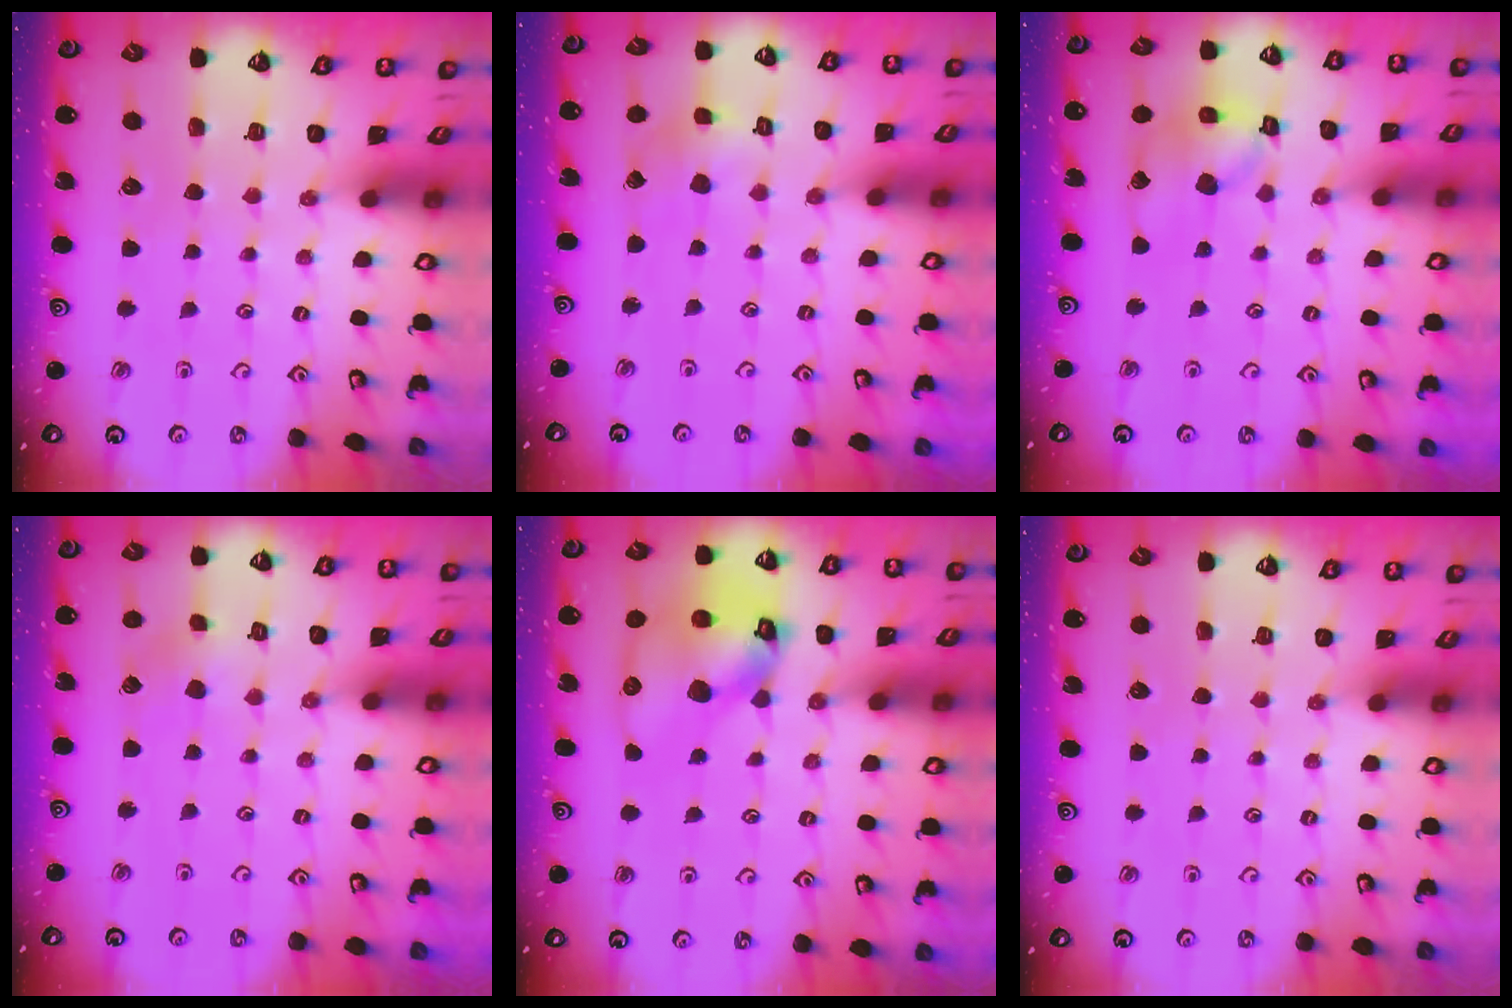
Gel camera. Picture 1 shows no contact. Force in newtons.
{"total": 2.8, "press": 2.8, "slide": 0.3}
{"total": 13.3, "press": 13.1, "slide": 1.8}
{"total": 3.3, "press": 3.3, "slide": 0.5}
{"total": 16.3, "press": 16.2, "slide": 2.3}
{"total": 0.0}